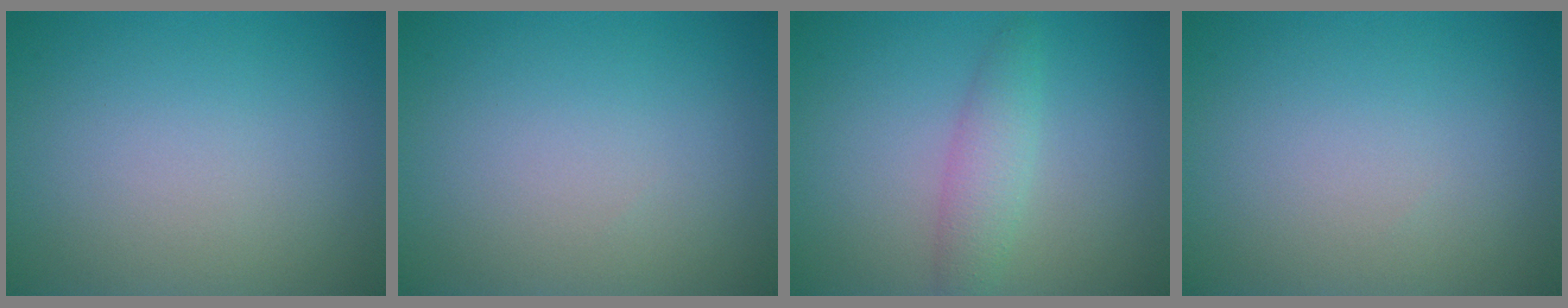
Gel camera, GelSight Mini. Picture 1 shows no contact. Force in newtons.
{"total": 0.0}
{"total": 2.5, "press": 2.5, "slide": 0.1}
{"total": 0.0}